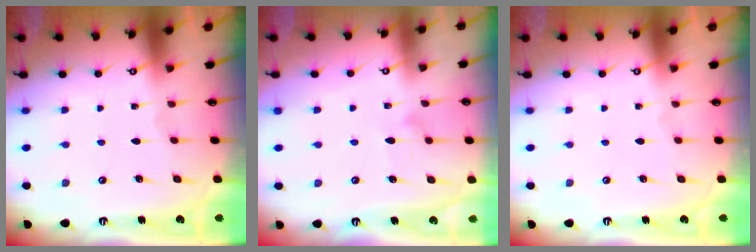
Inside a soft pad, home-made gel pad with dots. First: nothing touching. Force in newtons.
{"total": 7.4, "press": 7.4, "slide": 0.4}
{"total": 0.0}